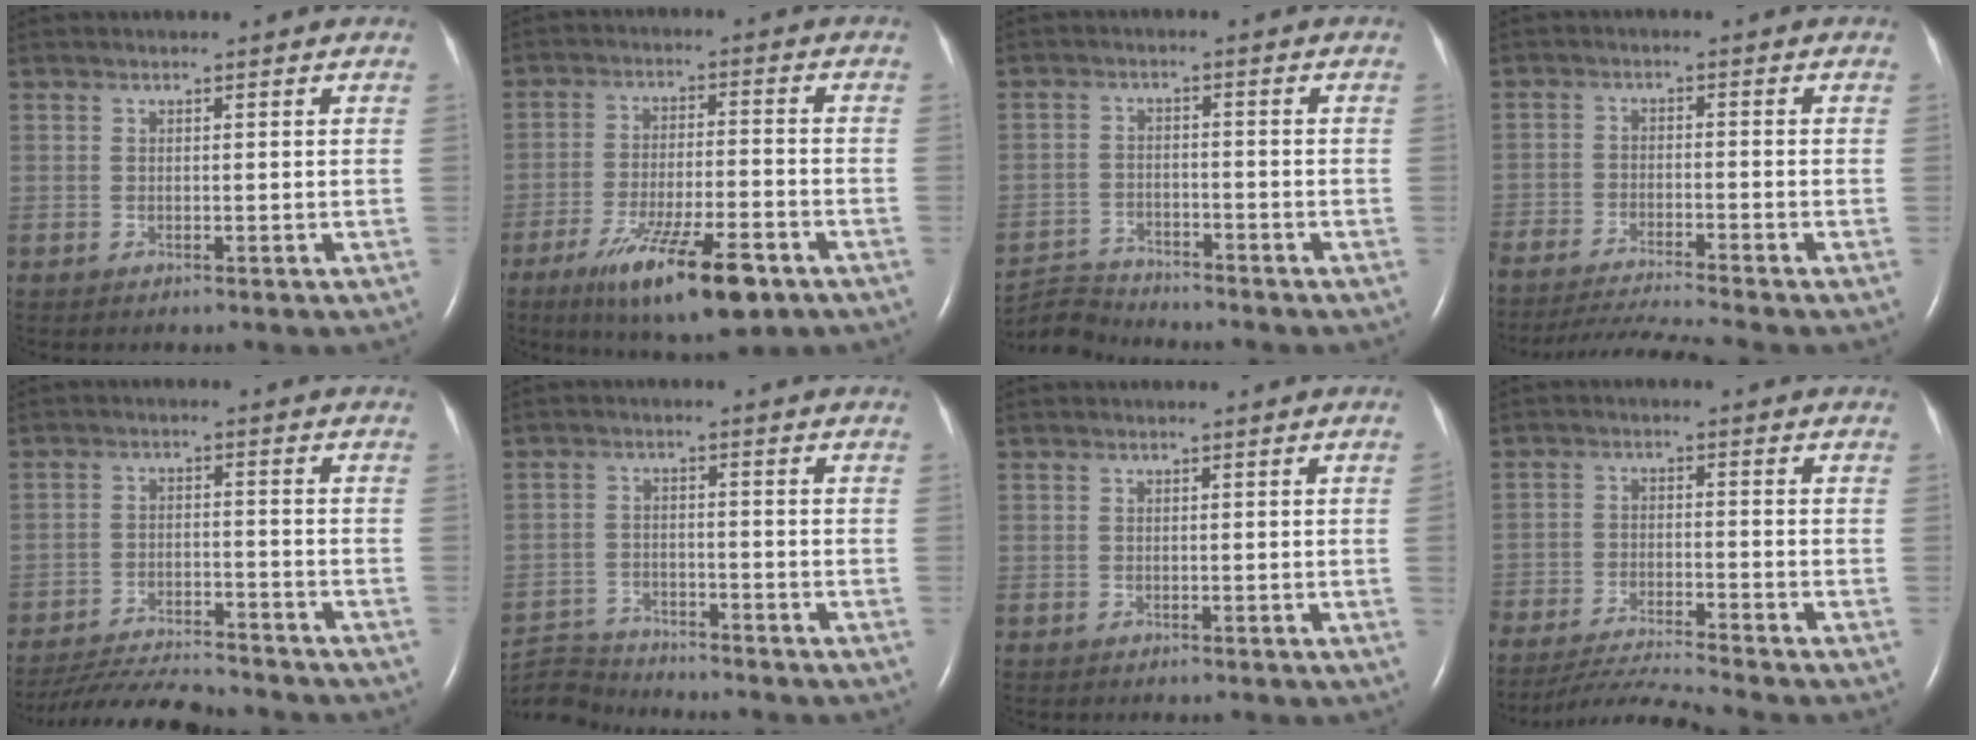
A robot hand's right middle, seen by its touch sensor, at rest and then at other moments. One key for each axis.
{"total": 13.7, "fx": -8.1, "fy": 2.4, "fz": 10.8, "tx": -0.177, "ty": -0.027, "tz": -0.128}
{"total": 5.5, "fx": -5.4, "fy": -0.3, "fz": -1.2, "tx": 0.016, "ty": -0.006, "tz": -0.101}
{"total": 11.1, "fx": -10.3, "fy": -1.6, "fz": 3.7, "tx": -0.050, "ty": -0.015, "tz": -0.175}
{"total": 13.1, "fx": -12.4, "fy": 1.1, "fz": 4.0, "tx": -0.067, "ty": -0.014, "tz": -0.193}
{"total": 8.1, "fx": -8.1, "fy": 0.8, "fz": -0.2, "tx": -0.003, "ty": 0.005, "tz": -0.150}
{"total": 0.8, "fx": -0.1, "fy": -0.4, "fz": 0.7, "tx": 0.001, "ty": 0.002, "tz": -0.003}
{"total": 10.7, "fx": -10.2, "fy": -1.9, "fz": 2.8, "tx": -0.038, "ty": -0.007, "tz": -0.179}